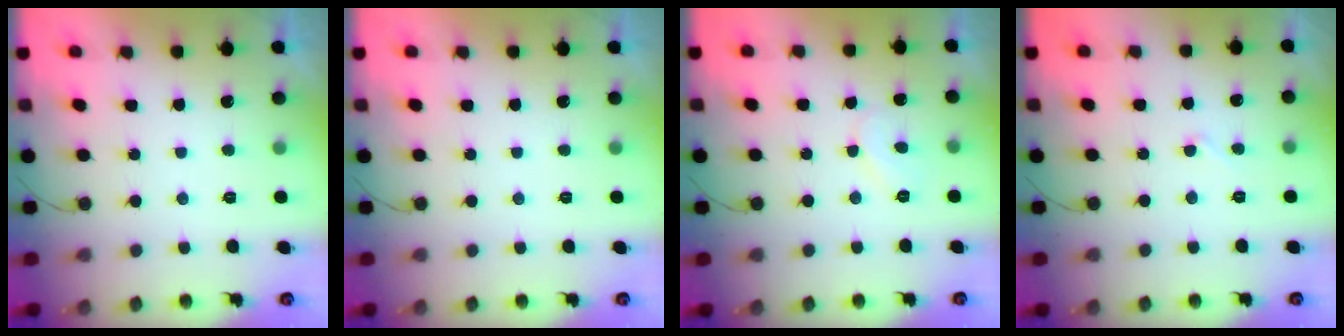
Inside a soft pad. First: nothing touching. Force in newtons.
{"total": 0.0}
{"total": 5.7, "press": 5.6, "slide": 0.6}
{"total": 2.8, "press": 2.8, "slide": 0.2}